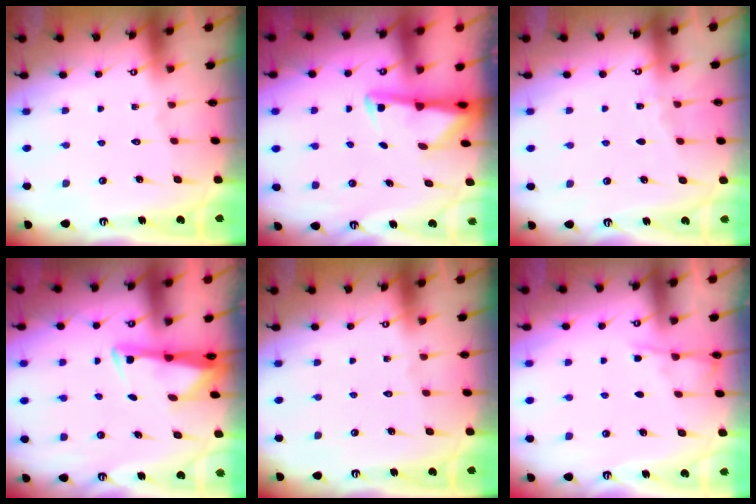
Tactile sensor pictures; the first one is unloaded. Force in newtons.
{"total": 3.0, "press": 2.9, "slide": 0.7}
{"total": 3.4, "press": 3.3, "slide": 0.4}
{"total": 3.2, "press": 3.1, "slide": 0.8}
{"total": 0.0}
{"total": 3.4, "press": 3.4, "slide": 0.5}